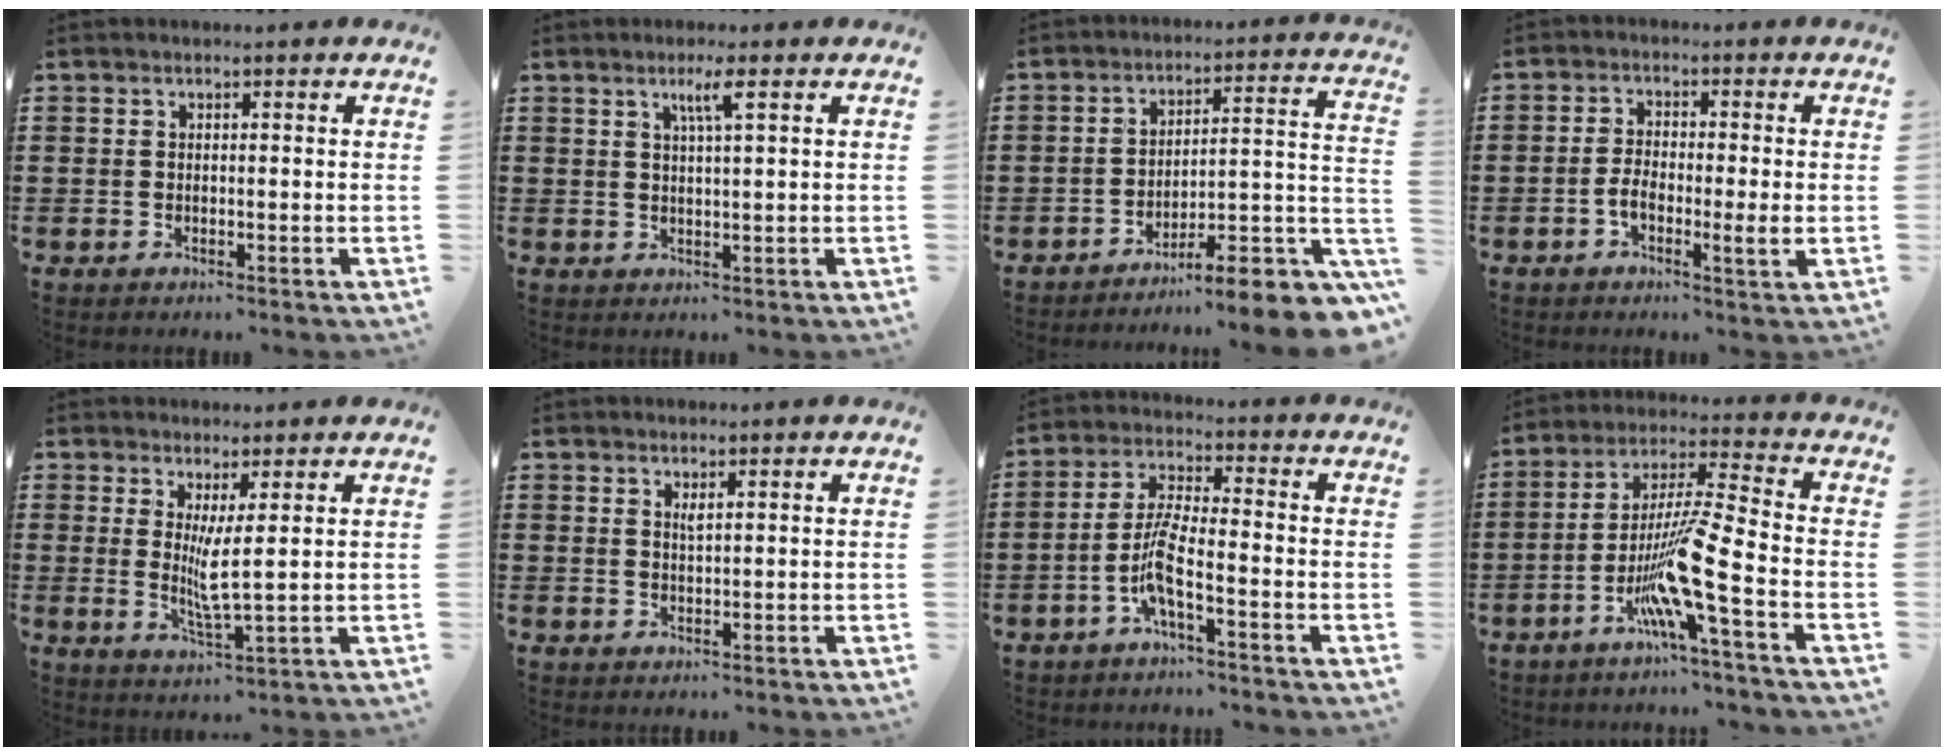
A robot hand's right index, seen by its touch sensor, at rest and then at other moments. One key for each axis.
{"total": 3.1, "fx": 1.4, "fy": 0.0, "fz": 2.8, "tx": -0.060, "ty": 0.000, "tz": 0.021}
{"total": 7.9, "fx": -6.2, "fy": 1.3, "fz": 4.8, "tx": -0.059, "ty": -0.004, "tz": -0.117}
{"total": 4.8, "fx": -1.3, "fy": 1.3, "fz": 4.4, "tx": -0.091, "ty": -0.003, "tz": -0.028}
{"total": 4.4, "fx": 1.4, "fy": 0.2, "fz": 4.2, "tx": -0.082, "ty": -0.009, "tz": 0.025}
{"total": 1.0, "fx": 0.6, "fy": 0.2, "fz": 0.8, "tx": -0.018, "ty": 0.001, "tz": 0.010}
{"total": 6.1, "fx": -3.1, "fy": 0.7, "fz": 5.2, "tx": -0.124, "ty": -0.010, "tz": -0.064}
{"total": 11.6, "fx": -5.0, "fy": 0.4, "fz": 10.5, "tx": -0.210, "ty": -0.009, "tz": -0.101}